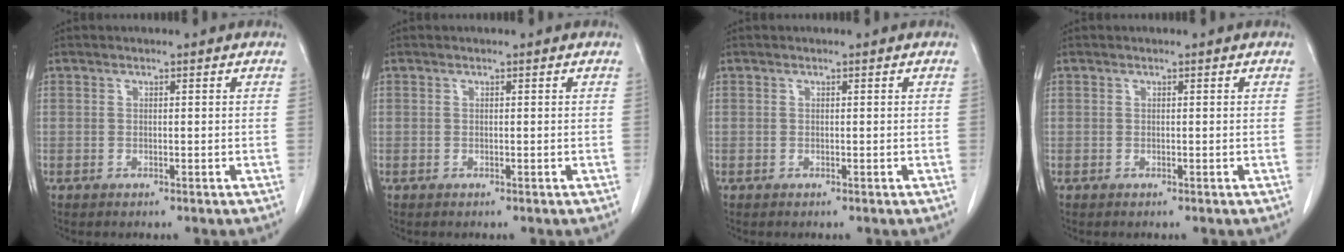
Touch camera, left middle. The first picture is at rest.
{"total": 0.0}
{"total": 0.0}
{"total": 0.0}